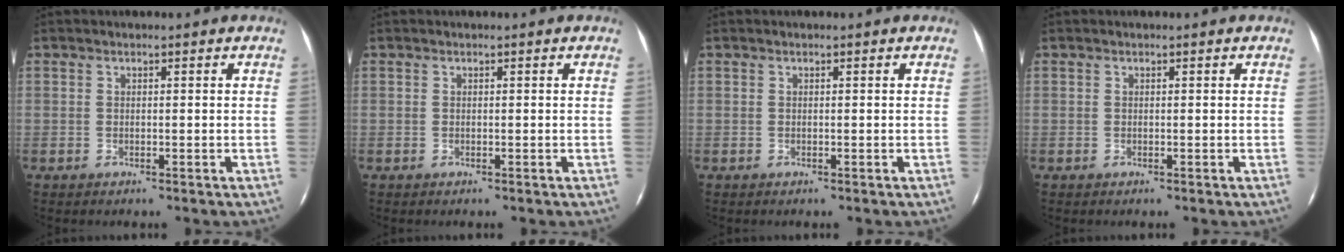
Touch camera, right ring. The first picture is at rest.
{"total": 0.0}
{"total": 0.0}
{"total": 0.0}